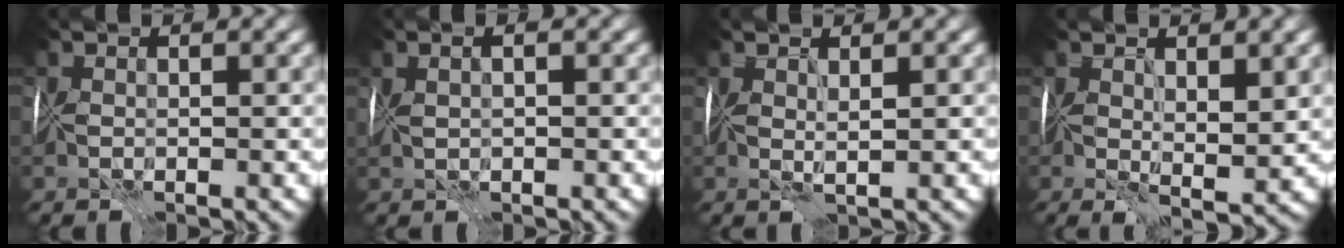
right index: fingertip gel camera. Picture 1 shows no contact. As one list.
[{"total": 1.5, "force": [0.7, 0.3, 1.3], "torque": [-0.020, 0.009, 0.011]}, {"total": 1.1, "force": [0.6, -0.6, 0.6], "torque": [-0.010, -0.003, 0.011]}, {"total": 3.7, "force": [1.2, 1.0, 3.4], "torque": [-0.058, -0.008, 0.023]}]